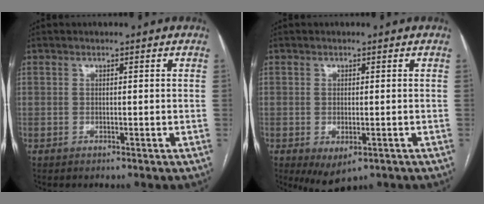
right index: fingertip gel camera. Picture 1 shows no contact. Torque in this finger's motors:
{"motor_torque": [1.16, -0.98, 0.30, 0.06]}